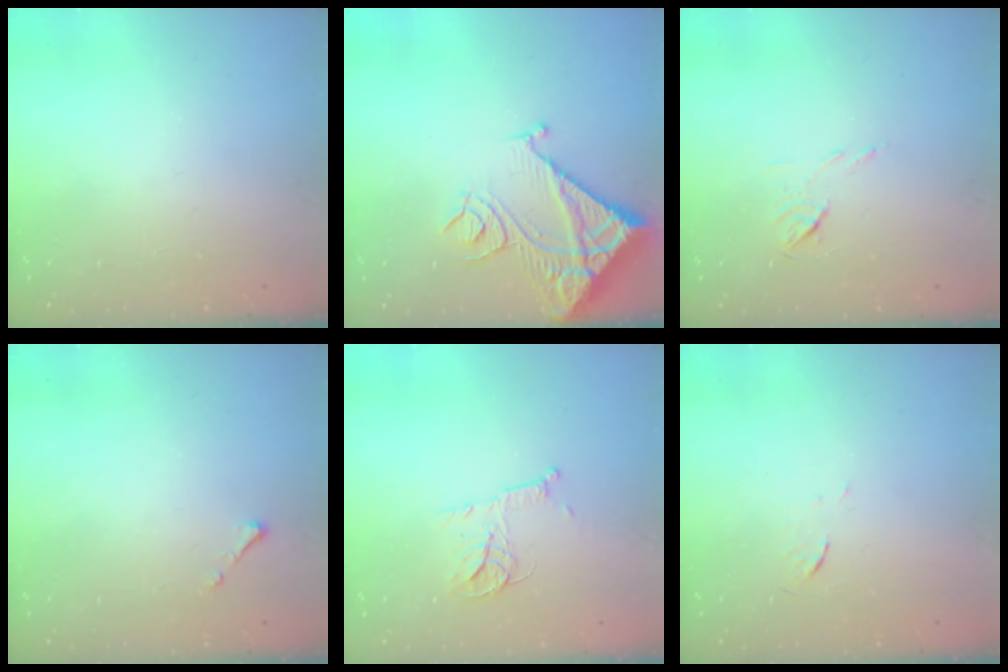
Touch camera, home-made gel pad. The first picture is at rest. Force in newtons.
{"total": 13.7, "press": 13.6, "slide": 1.6}
{"total": 4.8, "press": 4.7, "slide": 1.0}
{"total": 2.5, "press": 2.5, "slide": 0.3}
{"total": 8.0, "press": 8.0, "slide": 0.3}
{"total": 3.1, "press": 2.8, "slide": 1.2}